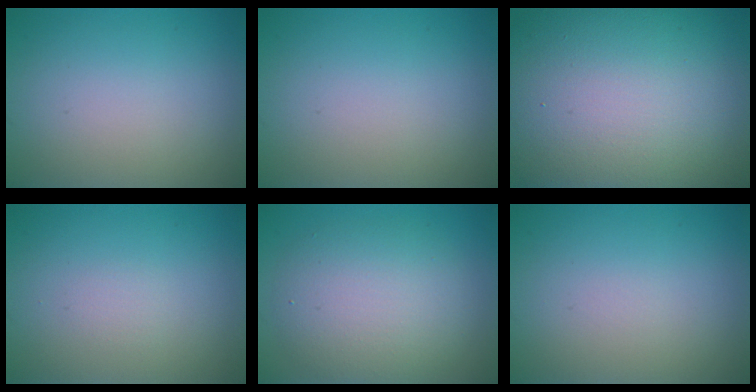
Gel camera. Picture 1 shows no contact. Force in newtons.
{"total": 0.0}
{"total": 21.2, "press": 21.1, "slide": 1.4}
{"total": 0.6, "press": 0.6, "slide": 0.0}
{"total": 5.8, "press": 5.8, "slide": 0.2}
{"total": 0.0}